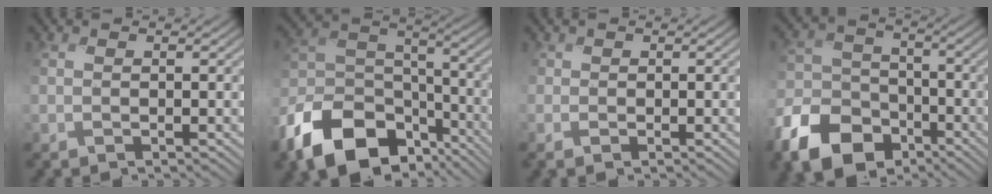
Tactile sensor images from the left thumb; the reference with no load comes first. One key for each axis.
{"total": 15.8, "fx": -9.3, "fy": 9.5, "fz": 8.4, "tx": -0.217, "ty": -0.034, "tz": -0.175}
{"total": 1.4, "fx": -0.4, "fy": 1.2, "fz": 0.6, "tx": -0.013, "ty": -0.005, "tz": -0.011}
{"total": 12.5, "fx": -7.4, "fy": 8.2, "fz": 5.9, "tx": -0.160, "ty": -0.029, "tz": -0.139}